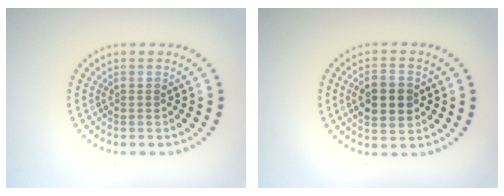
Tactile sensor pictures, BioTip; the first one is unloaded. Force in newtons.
{"total": 4.7, "press": 4.7, "slide": 0.2}